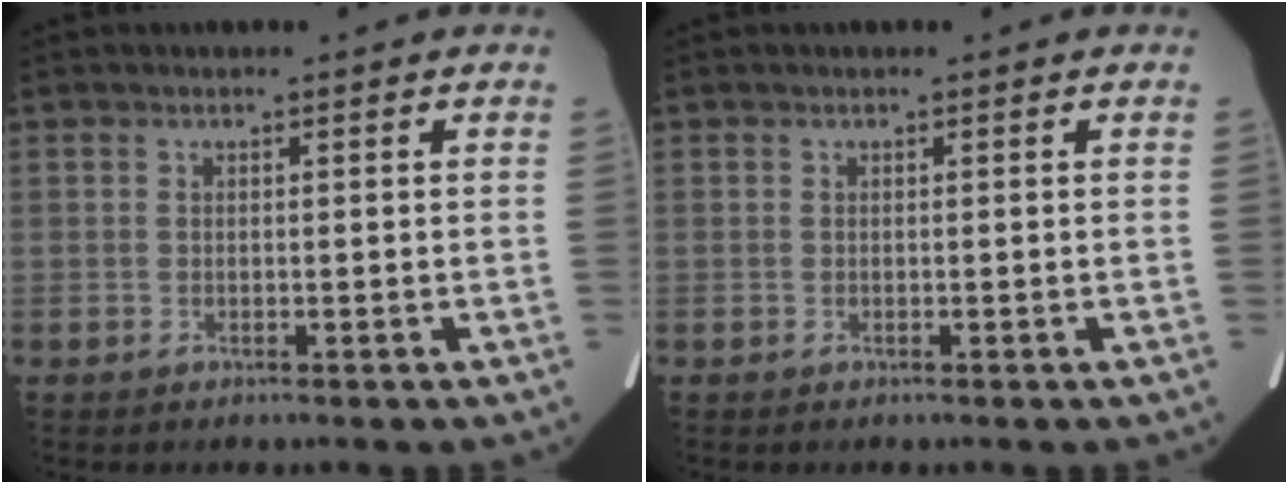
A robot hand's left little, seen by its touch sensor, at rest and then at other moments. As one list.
[{"total": 0.0}]